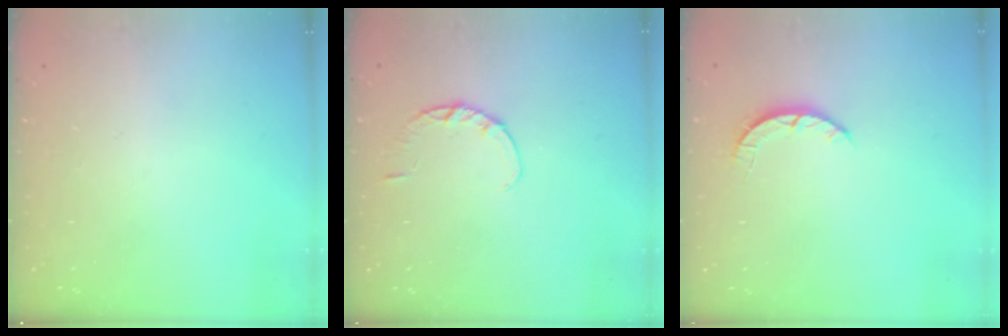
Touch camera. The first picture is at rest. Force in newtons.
{"total": 2.9, "press": 2.8, "slide": 0.4}
{"total": 2.5, "press": 2.4, "slide": 0.4}